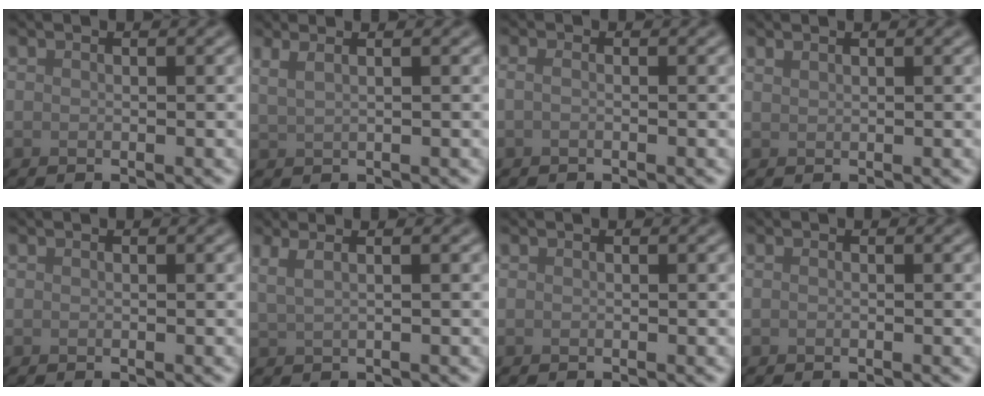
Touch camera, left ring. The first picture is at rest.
{"total": 3.4, "force": [2.1, 1.6, 2.1], "torque": [-0.021, 0.014, 0.009]}
{"total": 0.8, "force": [-0.2, 0.3, 0.7], "torque": [-0.015, -0.005, -0.005]}
{"total": 0.6, "force": [0.6, 0.1, 0.2], "torque": [-0.003, 0.001, 0.011]}
{"total": 0.0}
{"total": 3.7, "force": [2.1, 1.8, 2.5], "torque": [-0.030, 0.016, 0.008]}
{"total": 0.0}
{"total": 0.0}